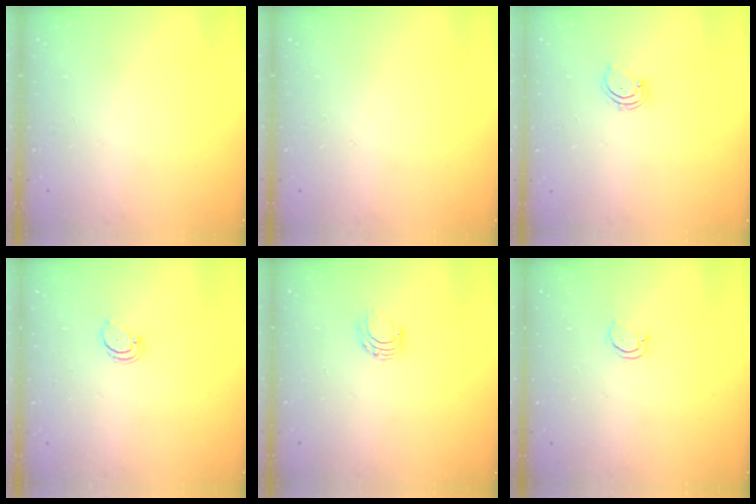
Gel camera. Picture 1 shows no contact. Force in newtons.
{"total": 0.0}
{"total": 2.1, "press": 2.1, "slide": 0.3}
{"total": 1.9, "press": 1.9, "slide": 0.2}
{"total": 5.1, "press": 5.1, "slide": 0.4}
{"total": 2.7, "press": 2.7, "slide": 0.3}